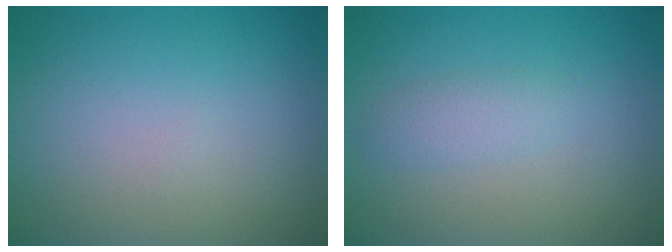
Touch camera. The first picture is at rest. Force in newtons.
{"total": 1.5, "press": 1.5, "slide": 0.1}